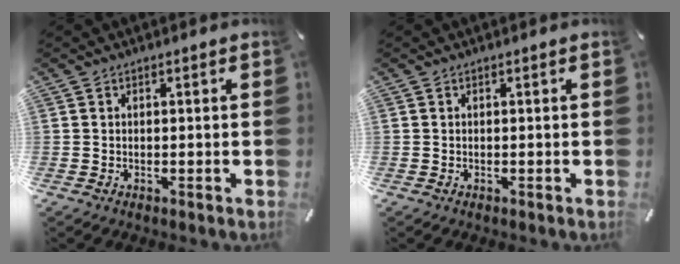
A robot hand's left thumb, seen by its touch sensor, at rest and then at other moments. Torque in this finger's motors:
{"motor_torque": [-0.01, 0.02, -0.03, 0.03, 0.00]}